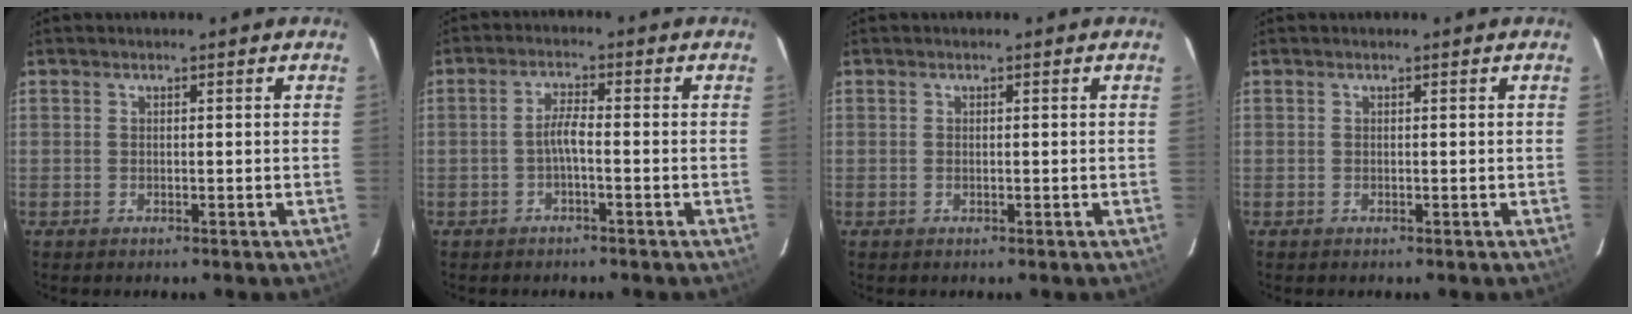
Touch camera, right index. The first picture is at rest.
{"total": 2.7, "force": [-1.2, 0.2, 2.4], "torque": [-0.051, 0.007, -0.023]}
{"total": 0.0}
{"total": 0.0}